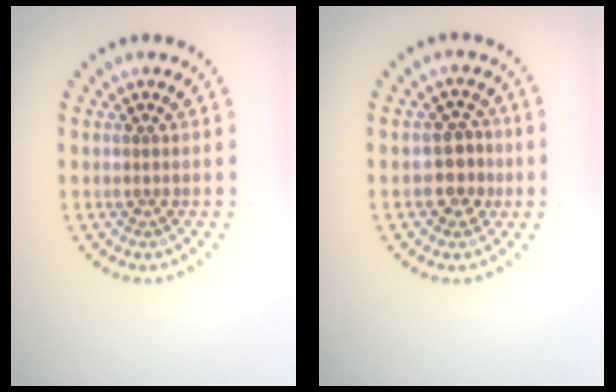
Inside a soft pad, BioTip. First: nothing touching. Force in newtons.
{"total": 2.7, "press": 2.6, "slide": 0.8}